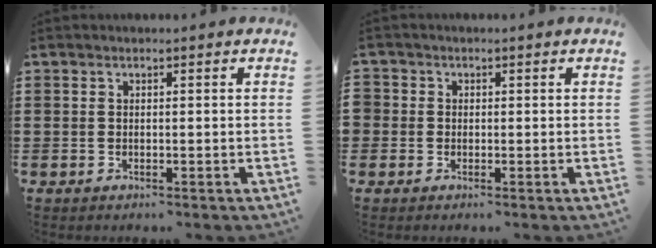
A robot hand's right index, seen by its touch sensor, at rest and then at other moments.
{"total": 1.2, "force": [-0.2, 1.2, 0.1], "torque": [-0.005, 0.005, -0.005]}